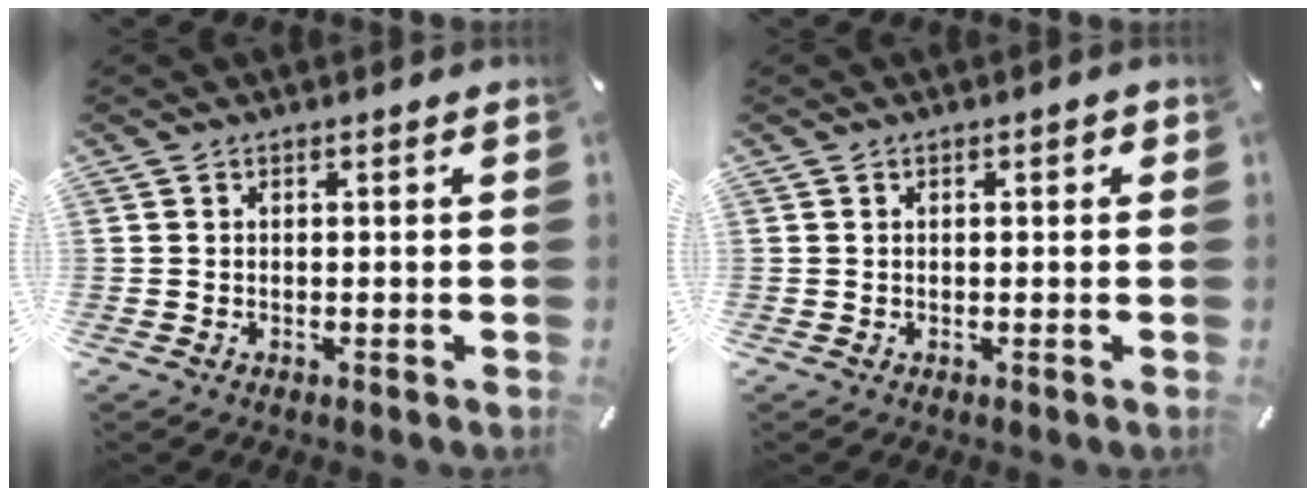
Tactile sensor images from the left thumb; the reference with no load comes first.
{"total": 1.2, "force": [0.2, 0.6, 1.0], "torque": [-0.019, 0.005, 0.002]}